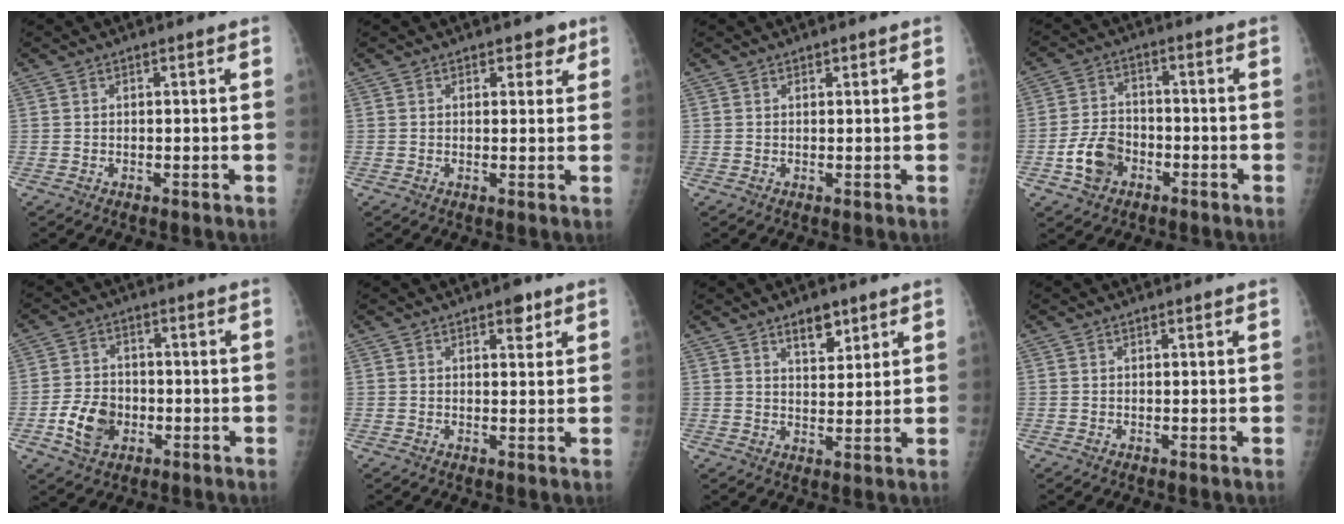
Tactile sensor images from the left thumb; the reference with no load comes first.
{"total": 2.8, "force": [1.7, 1.8, 1.3], "torque": [0.009, -0.006, 0.019]}
{"total": 0.6, "force": [0.5, 0.4, 0.2], "torque": [0.001, -0.003, 0.006]}
{"total": 7.9, "force": [-3.3, 5.9, 4.1], "torque": [-0.064, 0.023, -0.060]}
{"total": 7.7, "force": [-2.9, 5.7, 4.3], "torque": [-0.065, 0.017, -0.052]}
{"total": 2.8, "force": [1.7, 1.5, 1.7], "torque": [-0.008, -0.006, 0.022]}
{"total": 5.5, "force": [3.6, 2.7, 3.2], "torque": [-0.028, -0.023, 0.058]}
{"total": 0.0}